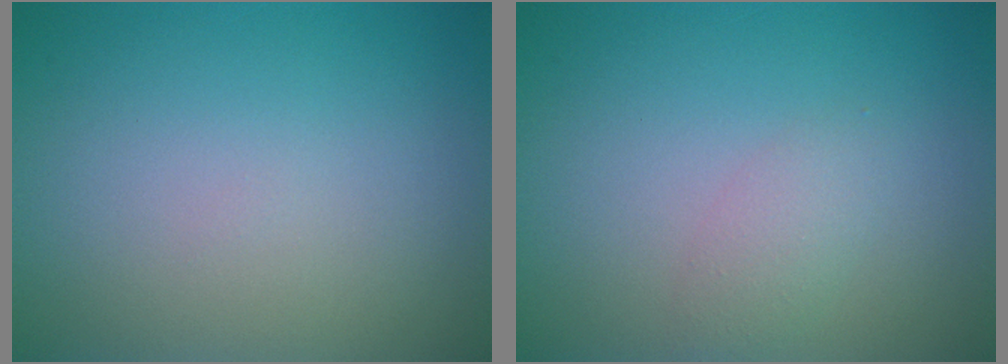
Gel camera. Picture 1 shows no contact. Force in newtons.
{"total": 1.5, "press": 1.5, "slide": 0.1}